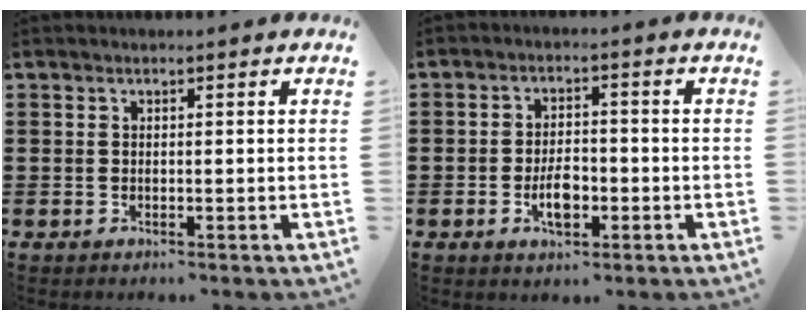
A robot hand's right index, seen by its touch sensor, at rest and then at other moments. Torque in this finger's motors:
{"motor_torque": [2.14, 0.00, 0.55, 0.04]}